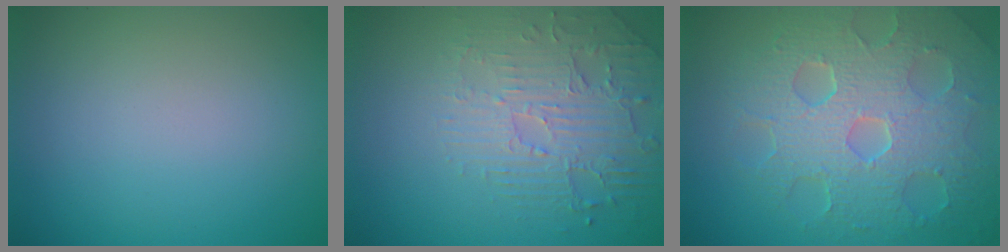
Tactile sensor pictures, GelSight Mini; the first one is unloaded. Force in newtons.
{"total": 2.8, "press": 2.5, "slide": 1.4}
{"total": 9.0, "press": 6.0, "slide": 6.6}